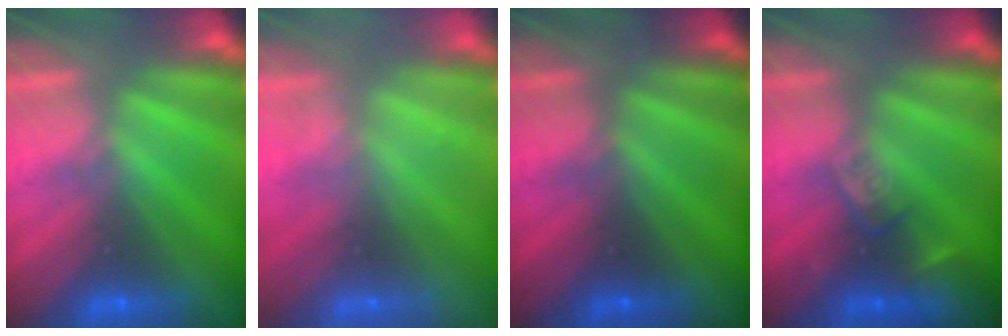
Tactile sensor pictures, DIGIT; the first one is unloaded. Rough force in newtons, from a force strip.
{"total": 2.1}
{"total": 2.8}
{"total": 2.4}